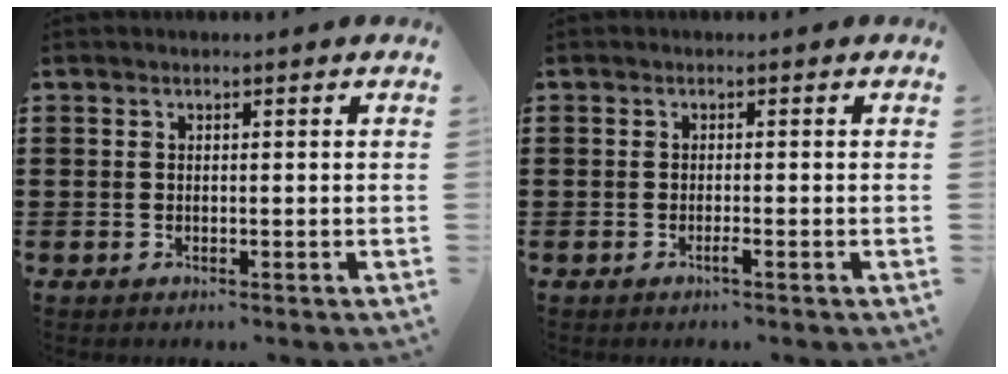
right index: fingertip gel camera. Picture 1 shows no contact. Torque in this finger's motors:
{"motor_torque": [-0.02, 0.09, 0.00, 0.04]}